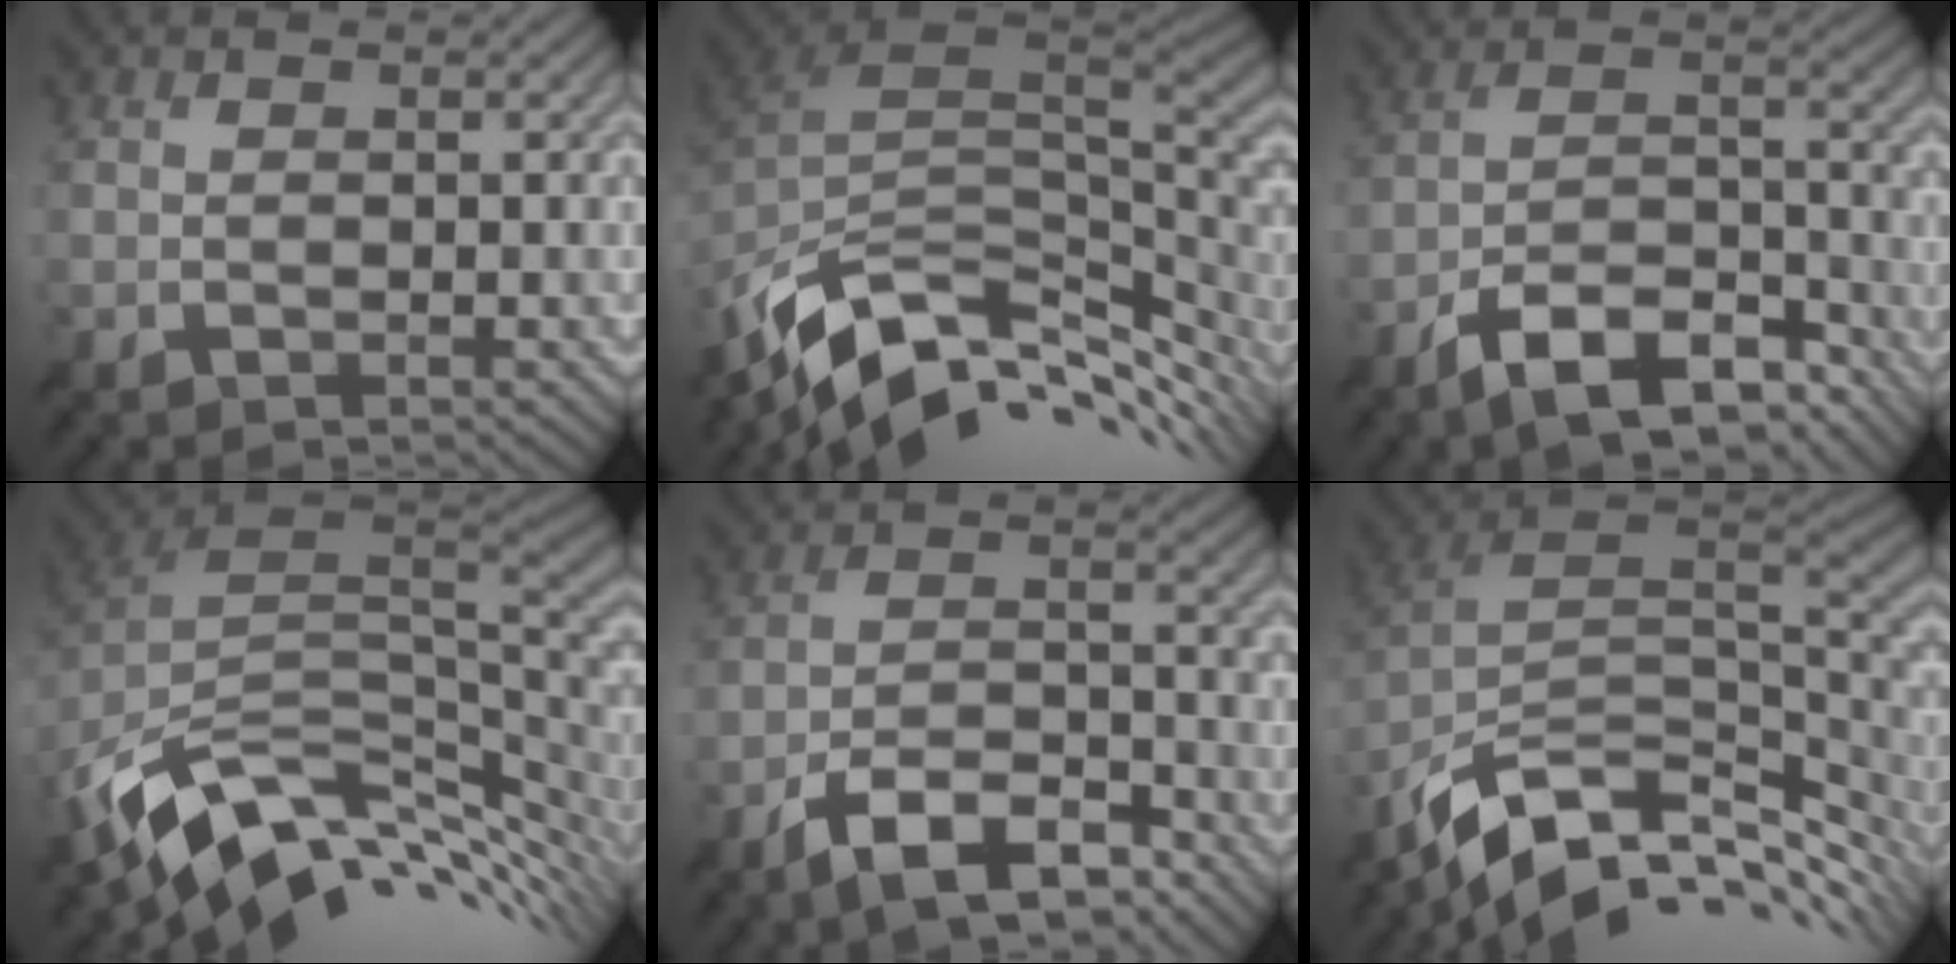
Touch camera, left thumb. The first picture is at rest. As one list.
[{"total": 13.1, "force": [-4.9, 7.4, 9.6], "torque": [-0.216, -0.024, -0.078]}, {"total": 12.3, "force": [-9.2, 4.0, 7.1], "torque": [-0.118, 0.001, -0.179]}, {"total": 13.5, "force": [-2.4, 8.5, 10.2], "torque": [-0.219, -0.025, -0.027]}, {"total": 10.3, "force": [-7.5, 3.4, 6.1], "torque": [-0.098, 0.001, -0.146]}, {"total": 12.9, "force": [-6.4, 6.7, 9.0], "torque": [-0.206, -0.013, -0.112]}]